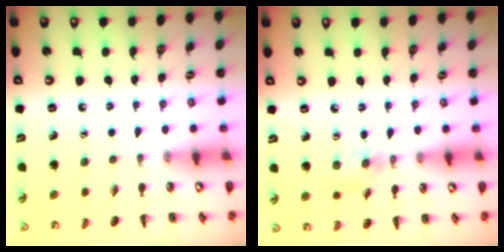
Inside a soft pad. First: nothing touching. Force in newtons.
{"total": 4.0, "press": 3.7, "slide": 1.6}